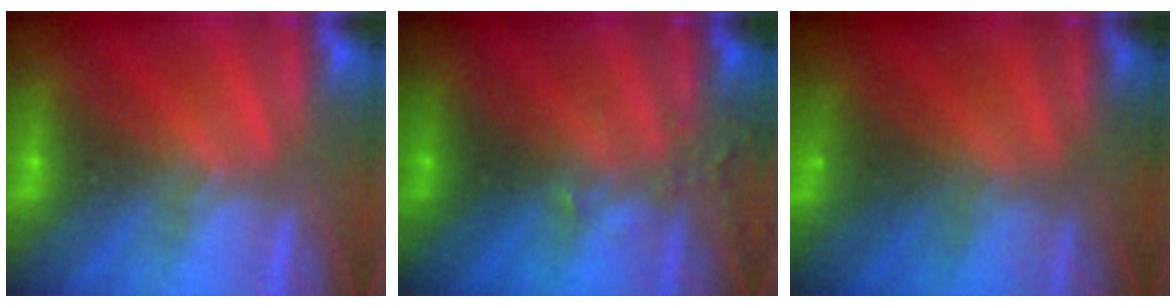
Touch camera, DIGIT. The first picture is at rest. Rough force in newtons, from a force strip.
{"total": 3.6}
{"total": 1.4}